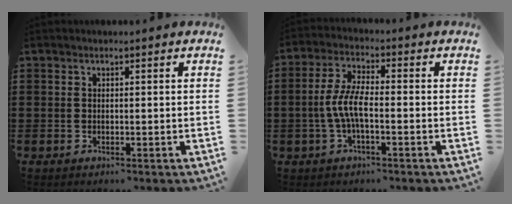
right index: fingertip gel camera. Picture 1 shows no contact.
{"total": 5.7, "force": [-1.6, 1.5, 5.3], "torque": [-0.126, -0.009, -0.039]}